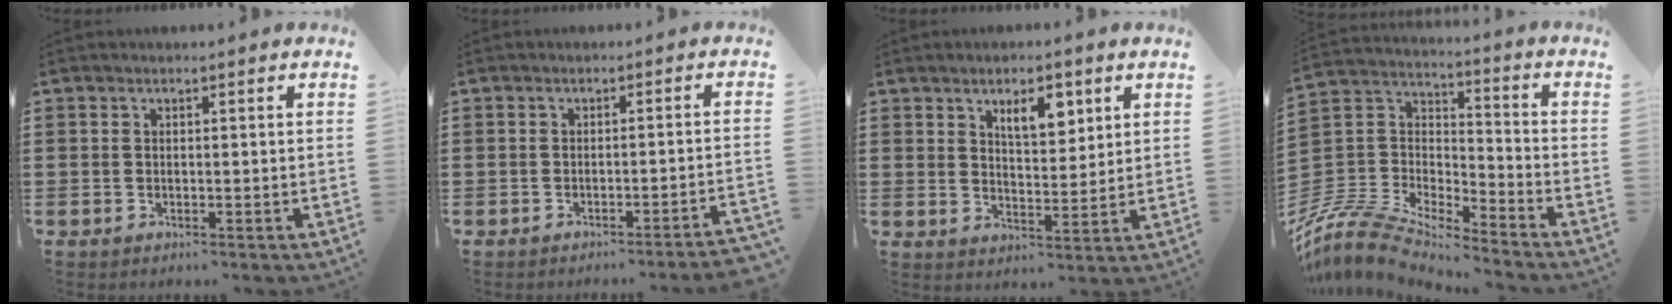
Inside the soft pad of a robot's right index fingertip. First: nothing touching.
{"total": 2.1, "force": [-1.8, -0.6, 1.0], "torque": [-0.017, -0.005, -0.037]}
{"total": 5.7, "force": [3.1, 2.5, 4.0], "torque": [-0.064, 0.001, 0.048]}
{"total": 8.4, "force": [-8.1, 1.1, 1.9], "torque": [-0.069, -0.011, -0.173]}